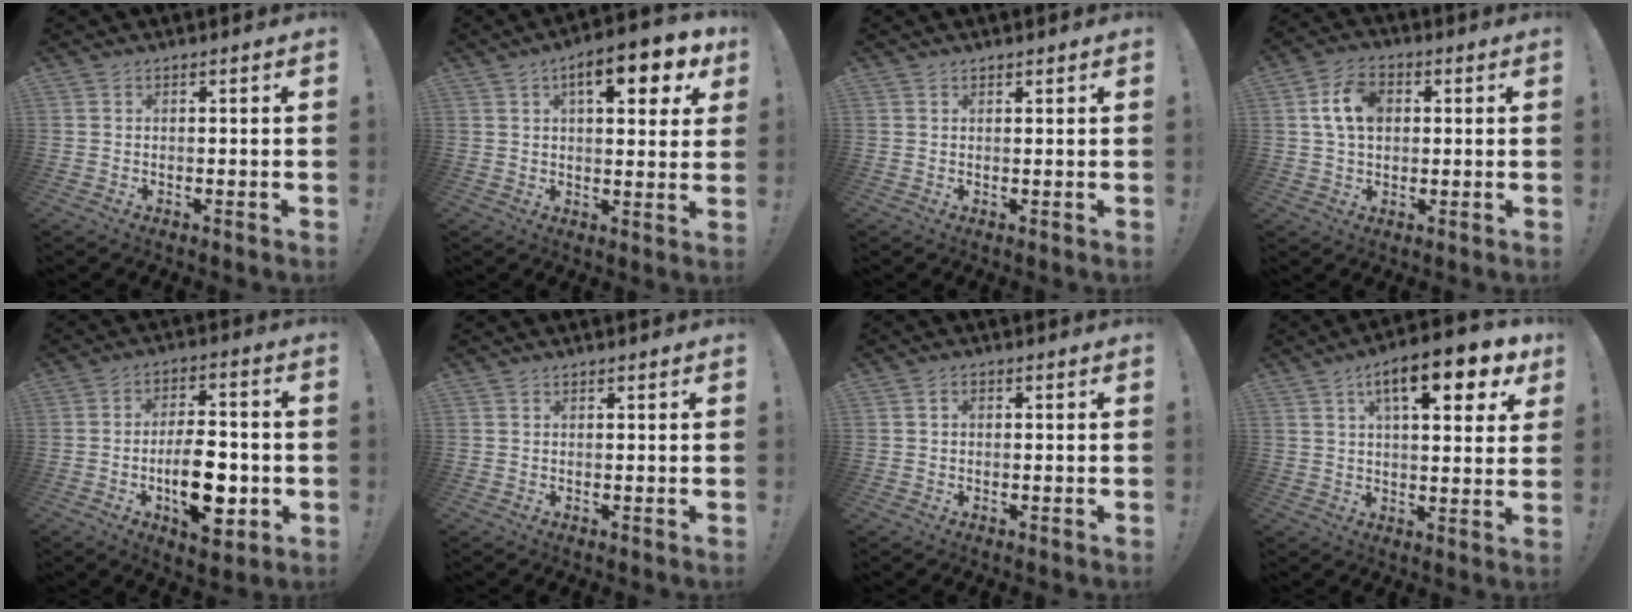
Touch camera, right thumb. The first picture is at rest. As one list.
[{"total": 11.9, "force": [5.1, 4.1, 9.9], "torque": [-0.126, -0.016, 0.075]}, {"total": 1.0, "force": [0.9, 0.4, 0.1], "torque": [0.002, -0.003, 0.017]}, {"total": 10.0, "force": [2.0, 7.0, 6.9], "torque": [-0.136, 0.015, 0.039]}, {"total": 15.0, "force": [-3.8, 7.0, 12.7], "torque": [-0.204, 0.006, -0.059]}, {"total": 0.6, "force": [0.6, 0.3, 0.0], "torque": [0.005, -0.003, 0.011]}, {"total": 1.2, "force": [-0.2, 0.9, 0.7], "torque": [-0.019, 0.007, -0.003]}, {"total": 14.5, "force": [6.7, 4.7, 12.0], "torque": [-0.168, -0.026, 0.101]}]